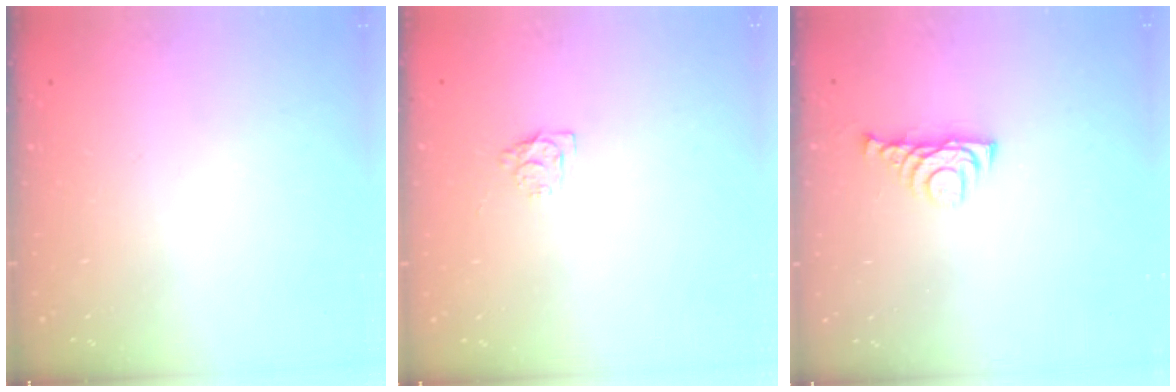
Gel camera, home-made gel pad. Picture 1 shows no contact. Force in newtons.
{"total": 4.7, "press": 4.6, "slide": 0.7}
{"total": 5.5, "press": 5.4, "slide": 1.1}